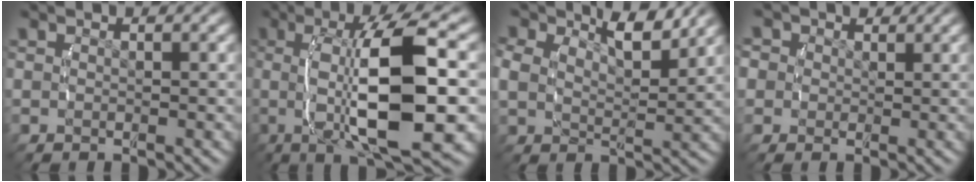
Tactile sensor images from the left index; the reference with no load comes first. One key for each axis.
{"total": 12.7, "fx": -0.8, "fy": 5.1, "fz": 11.6, "tx": -0.199, "ty": -0.006, "tz": -0.001}
{"total": 4.4, "fx": 2.8, "fy": 1.9, "fz": 2.7, "tx": -0.061, "ty": -0.007, "tz": 0.052}
{"total": 4.7, "fx": 1.1, "fy": 4.2, "fz": 1.7, "tx": -0.048, "ty": -0.003, "tz": 0.014}